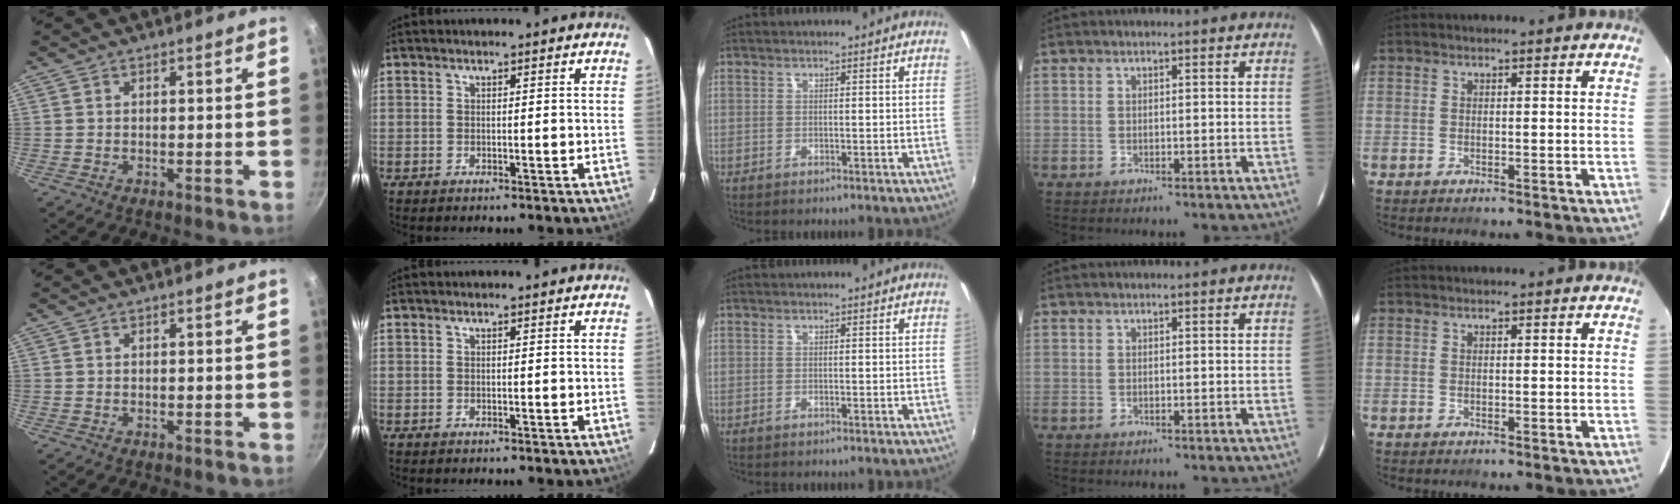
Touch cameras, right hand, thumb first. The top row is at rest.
{}